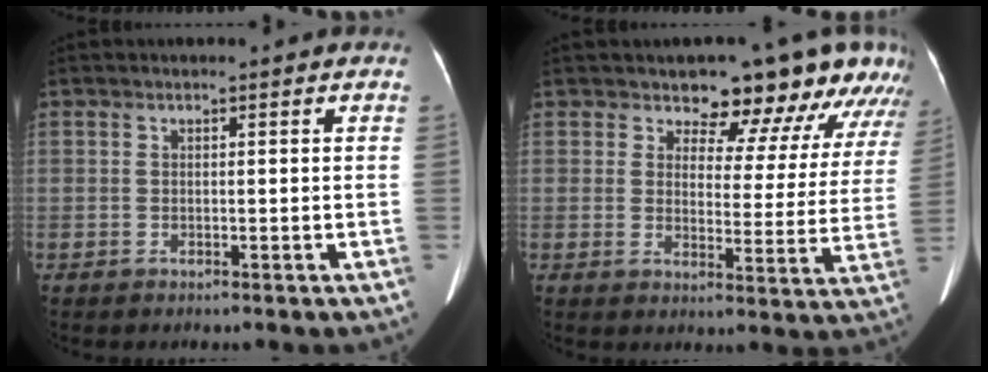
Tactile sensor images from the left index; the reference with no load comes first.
{"total": 13.3, "force": [11.1, 4.7, 5.6], "torque": [-0.041, -0.015, 0.106]}